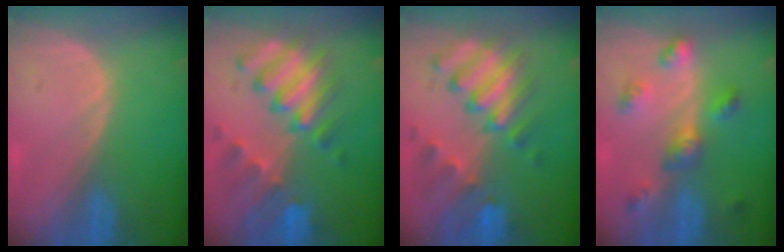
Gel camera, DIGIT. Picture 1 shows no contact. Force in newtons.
{"total": 10.2, "press": 8.9, "slide": 5.0}
{"total": 10.0, "press": 8.8, "slide": 4.8}
{"total": 5.8, "press": 5.7, "slide": 1.2}